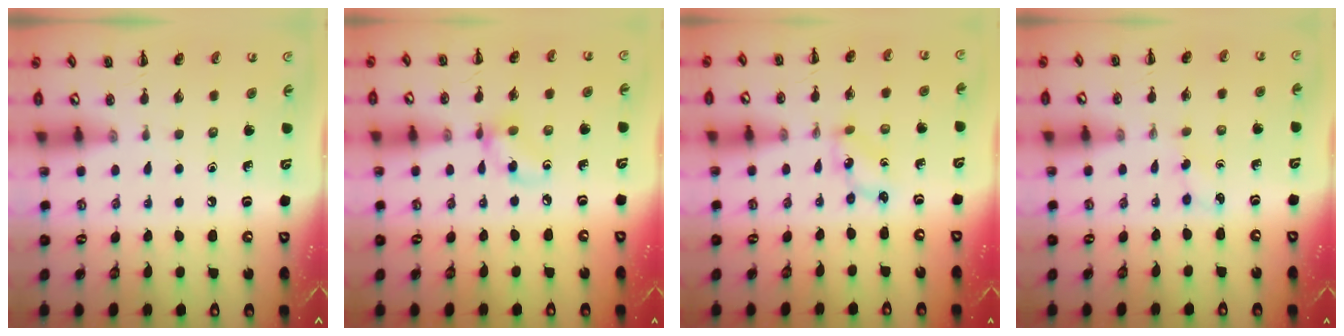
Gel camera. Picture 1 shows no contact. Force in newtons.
{"total": 6.2, "press": 6.2, "slide": 0.3}
{"total": 1.6, "press": 1.5, "slide": 0.3}
{"total": 3.0, "press": 2.8, "slide": 0.9}